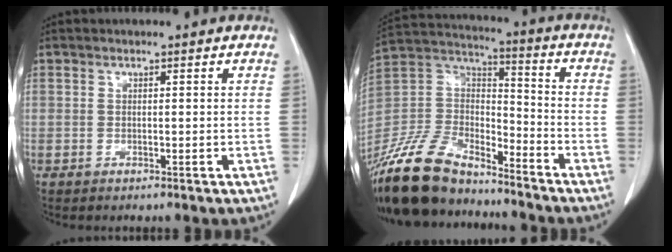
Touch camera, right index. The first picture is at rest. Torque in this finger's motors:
{"motor_torque": [0.76, -0.69, -0.03, -0.21]}